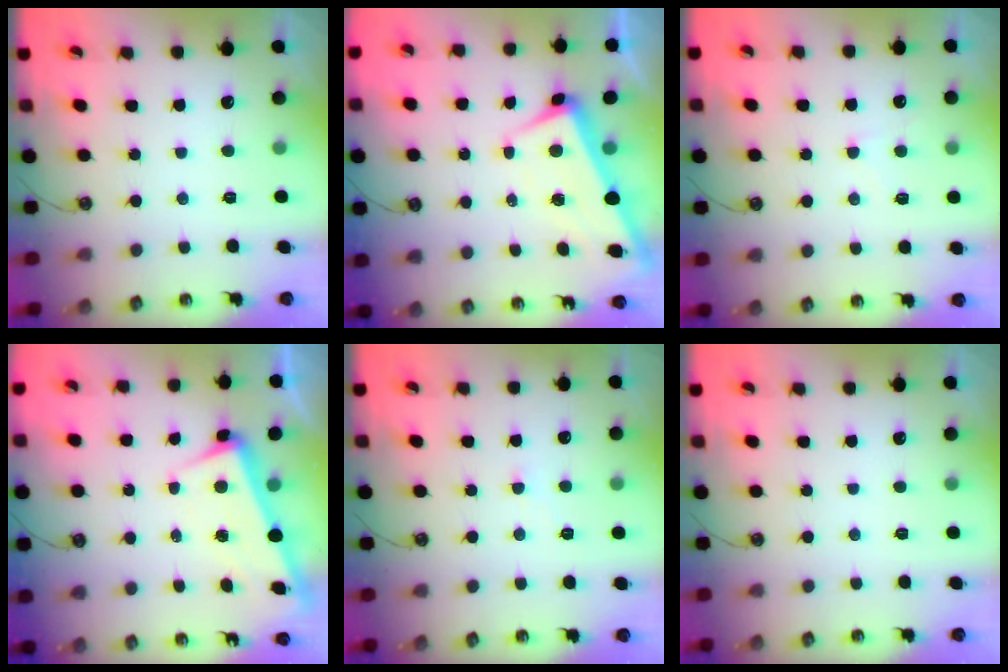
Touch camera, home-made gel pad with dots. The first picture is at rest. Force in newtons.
{"total": 1.0, "press": 0.7, "slide": 0.7}
{"total": 5.0, "press": 5.0, "slide": 0.5}
{"total": 3.0, "press": 2.9, "slide": 0.8}
{"total": 0.9, "press": 0.8, "slide": 0.3}
{"total": 0.0}